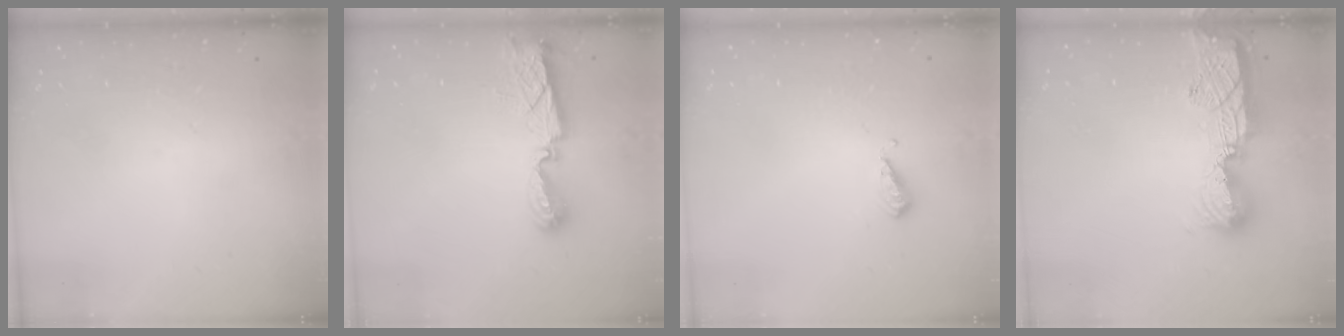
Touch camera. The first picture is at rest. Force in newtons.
{"total": 8.7, "press": 8.7, "slide": 0.4}
{"total": 4.6, "press": 4.5, "slide": 0.9}
{"total": 11.5, "press": 11.5, "slide": 0.7}